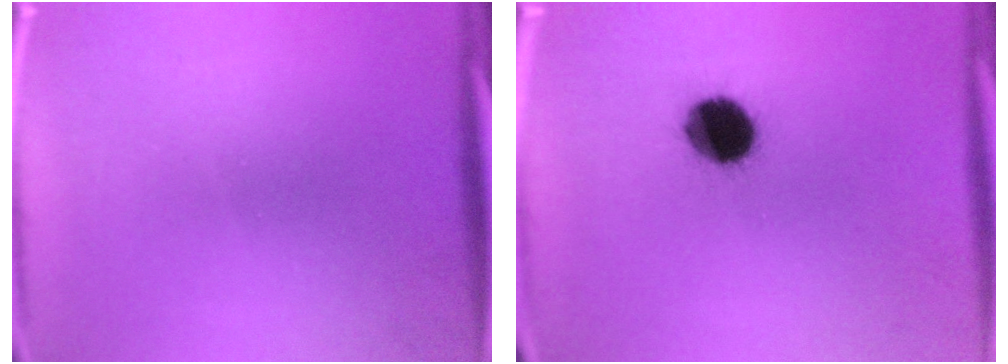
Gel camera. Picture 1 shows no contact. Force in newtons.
{"total": 10.8}